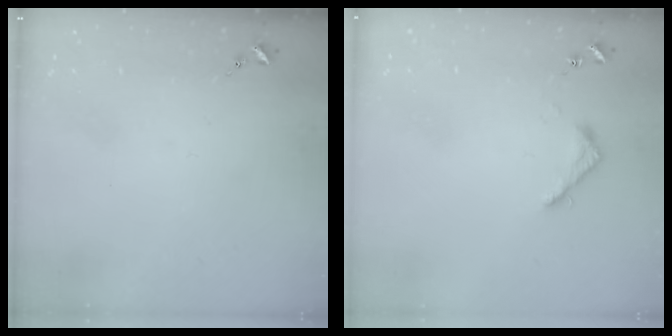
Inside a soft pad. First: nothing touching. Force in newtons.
{"total": 3.6, "press": 3.6, "slide": 0.4}